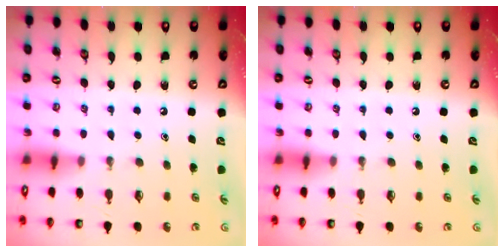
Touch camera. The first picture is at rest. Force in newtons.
{"total": 0.0}